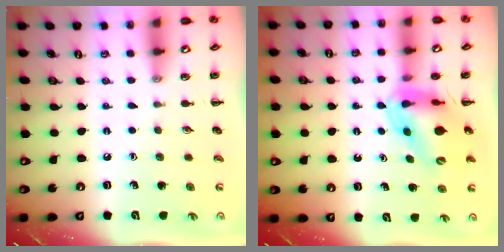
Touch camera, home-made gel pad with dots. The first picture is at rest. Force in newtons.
{"total": 12.1, "press": 11.6, "slide": 3.5}